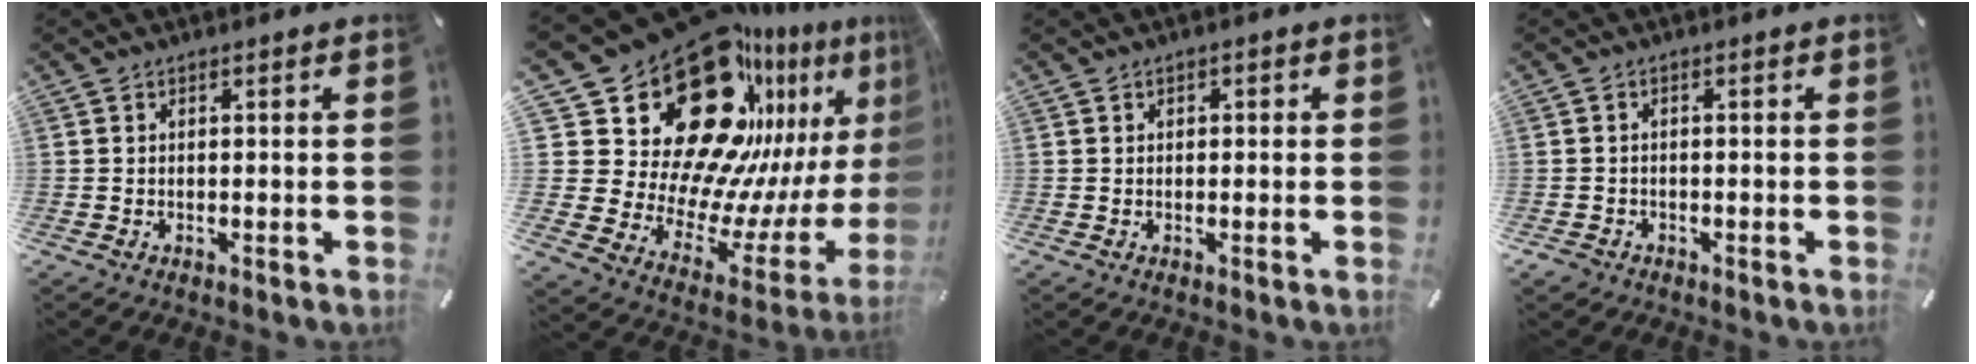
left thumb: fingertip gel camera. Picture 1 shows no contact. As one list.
[{"total": 33.4, "force": [19.6, 18.9, 19.4], "torque": [-0.295, -0.189, 0.385]}, {"total": 0.9, "force": [0.0, 0.9, 0.3], "torque": [-0.005, 0.005, -0.003]}, {"total": 1.8, "force": [-1.1, 1.4, 0.5], "torque": [-0.016, 0.004, -0.026]}]